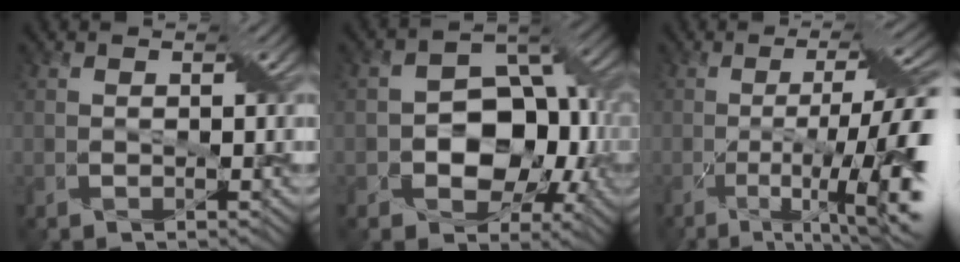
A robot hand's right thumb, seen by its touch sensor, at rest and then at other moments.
{"total": 10.9, "force": [-1.7, 8.0, 7.2], "torque": [-0.098, 0.000, -0.041]}
{"total": 15.6, "force": [-4.2, 4.3, 14.4], "torque": [-0.210, -0.005, -0.055]}